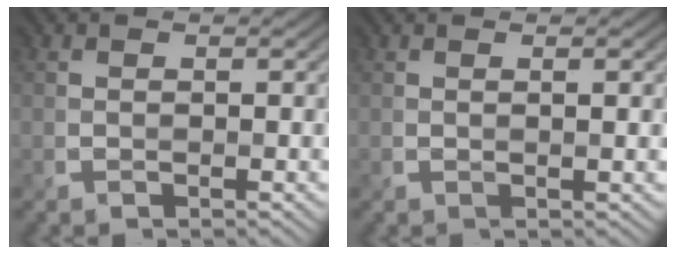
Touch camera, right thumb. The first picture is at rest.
{"total": 1.3, "force": [0.3, 0.0, 1.2], "torque": [-0.023, 0.005, 0.003]}